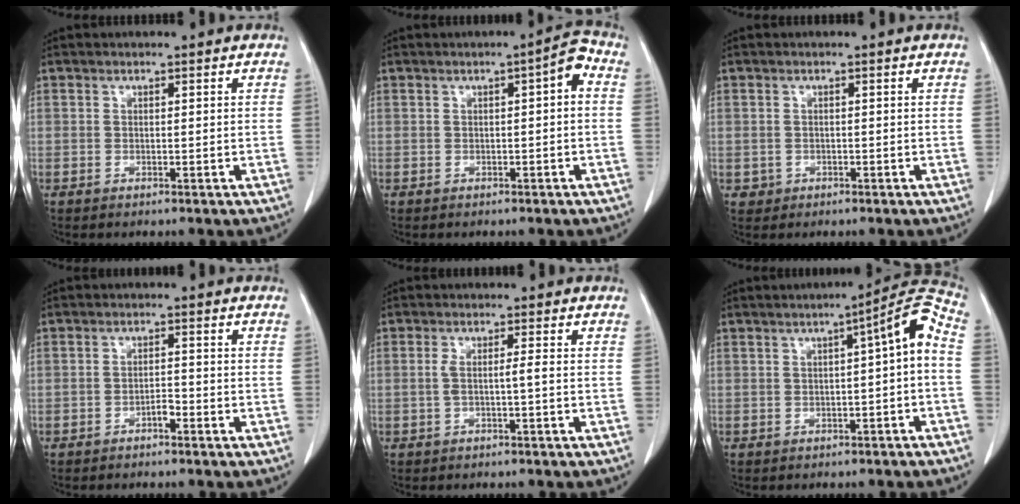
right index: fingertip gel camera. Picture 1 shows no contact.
{"total": 3.6, "force": [0.6, 0.6, 3.5], "torque": [-0.045, 0.012, 0.003]}
{"total": 1.5, "force": [-0.1, 1.5, 0.2], "torque": [0.000, 0.004, 0.001]}
{"total": 1.6, "force": [-1.1, 0.5, 1.1], "torque": [-0.016, 0.003, -0.019]}
{"total": 2.3, "force": [-0.3, -0.1, 2.2], "torque": [-0.044, 0.004, -0.005]}
{"total": 6.8, "force": [-0.1, 0.6, 6.7], "torque": [-0.084, 0.023, -0.007]}